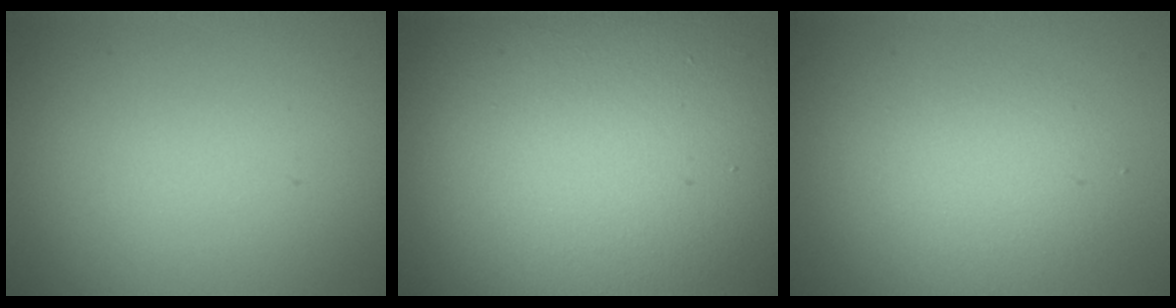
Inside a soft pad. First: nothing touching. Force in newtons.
{"total": 20.3, "press": 20.2, "slide": 1.3}
{"total": 2.9, "press": 2.9, "slide": 0.2}